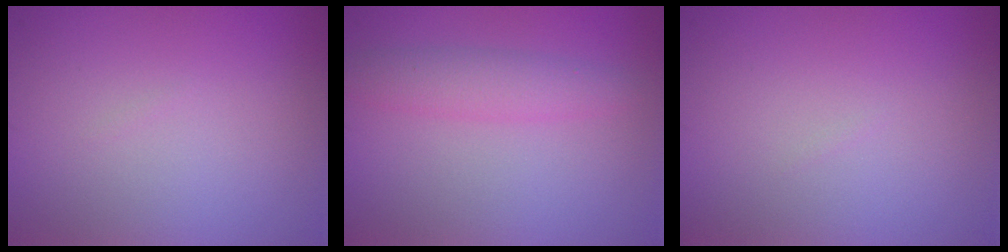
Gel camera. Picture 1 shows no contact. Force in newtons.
{"total": 2.5, "press": 2.5, "slide": 0.2}
{"total": 0.0}